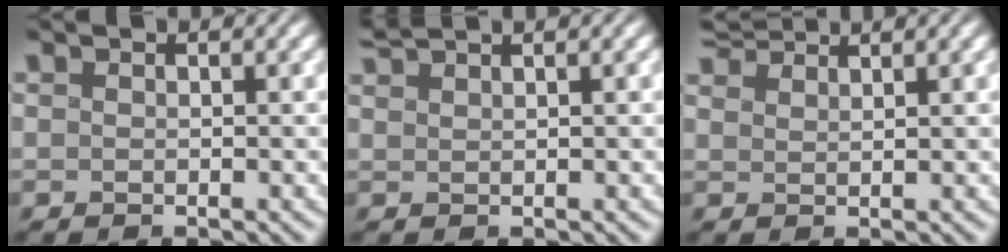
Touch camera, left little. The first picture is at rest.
{"total": 1.9, "force": [1.8, -0.1, 0.7], "torque": [-0.021, 0.015, 0.038]}
{"total": 3.2, "force": [3.0, 0.5, 1.0], "torque": [-0.029, 0.021, 0.058]}